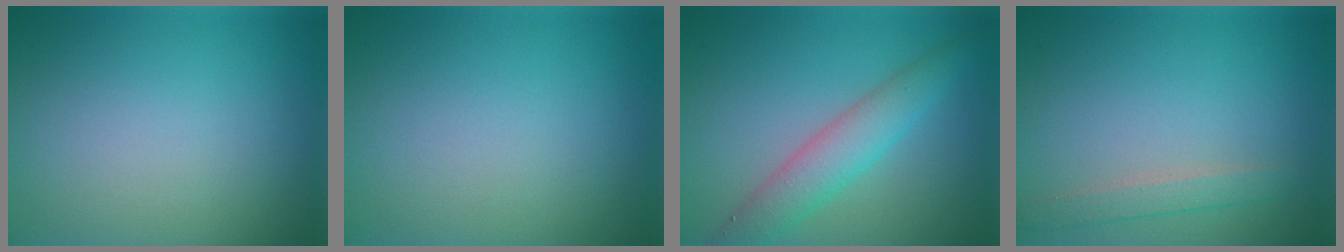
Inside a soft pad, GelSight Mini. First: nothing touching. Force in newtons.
{"total": 0.0}
{"total": 4.2, "press": 4.2, "slide": 0.2}
{"total": 1.7, "press": 1.7, "slide": 0.1}